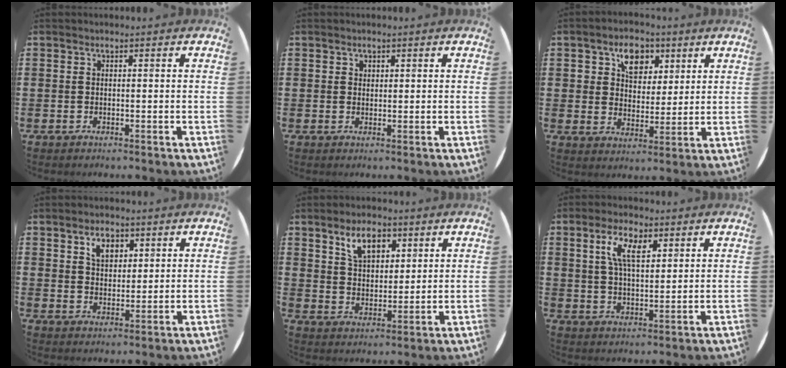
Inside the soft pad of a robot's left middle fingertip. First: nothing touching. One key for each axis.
{"total": 0.8, "fx": 0.6, "fy": 0.5, "fz": 0.1, "tx": 0.005, "ty": 0.000, "tz": 0.011}
{"total": 6.1, "fx": 3.6, "fy": 4.2, "fz": 2.7, "tx": -0.046, "ty": 0.011, "tz": 0.058}
{"total": 3.6, "fx": 2.2, "fy": 2.2, "fz": 1.8, "tx": -0.025, "ty": 0.001, "tz": 0.036}
{"total": 6.0, "fx": 3.9, "fy": 3.3, "fz": 3.2, "tx": -0.051, "ty": 0.002, "tz": 0.067}
{"total": 6.7, "fx": 3.7, "fy": 2.7, "fz": 4.9, "tx": -0.098, "ty": 0.008, "tz": 0.062}